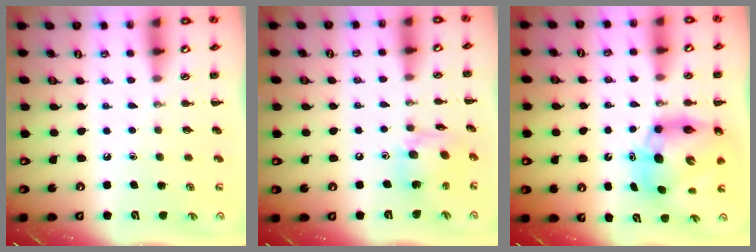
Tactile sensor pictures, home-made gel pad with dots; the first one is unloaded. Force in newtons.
{"total": 10.4, "press": 10.3, "slide": 0.9}
{"total": 11.2, "press": 10.7, "slide": 3.3}